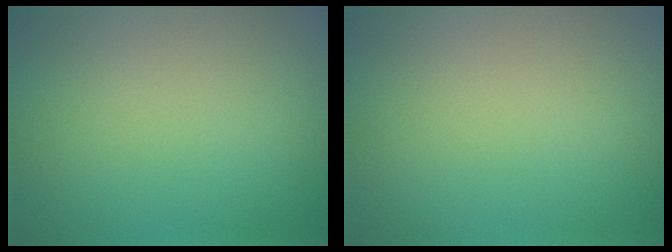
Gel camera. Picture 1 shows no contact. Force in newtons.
{"total": 0.0}